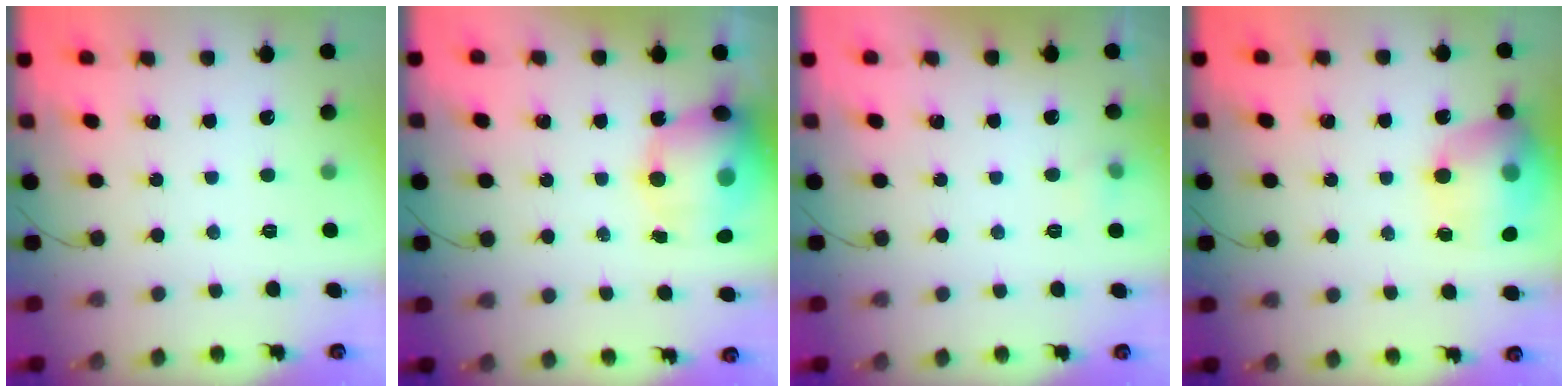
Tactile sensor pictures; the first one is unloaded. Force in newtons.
{"total": 16.2, "press": 15.8, "slide": 3.5}
{"total": 4.2, "press": 4.1, "slide": 1.0}
{"total": 16.5, "press": 16.4, "slide": 1.6}